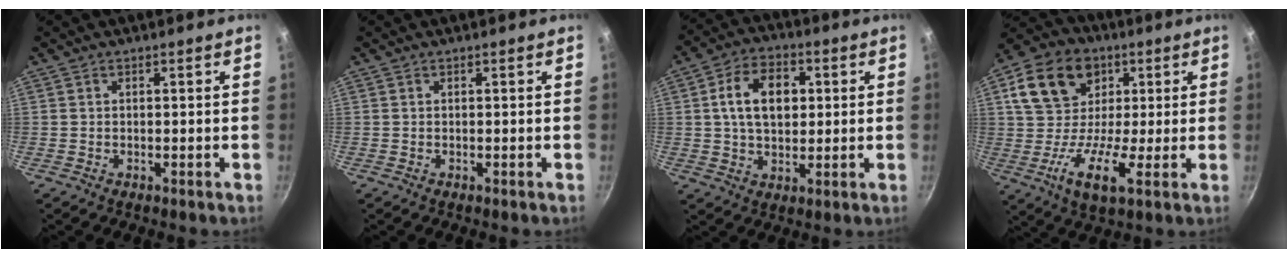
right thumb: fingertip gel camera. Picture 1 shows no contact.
{"total": 0.0}
{"total": 11.6, "force": [2.0, 7.9, 8.3], "torque": [-0.119, 0.011, 0.026]}
{"total": 15.9, "force": [3.2, 11.6, 10.4], "torque": [-0.153, 0.007, 0.038]}